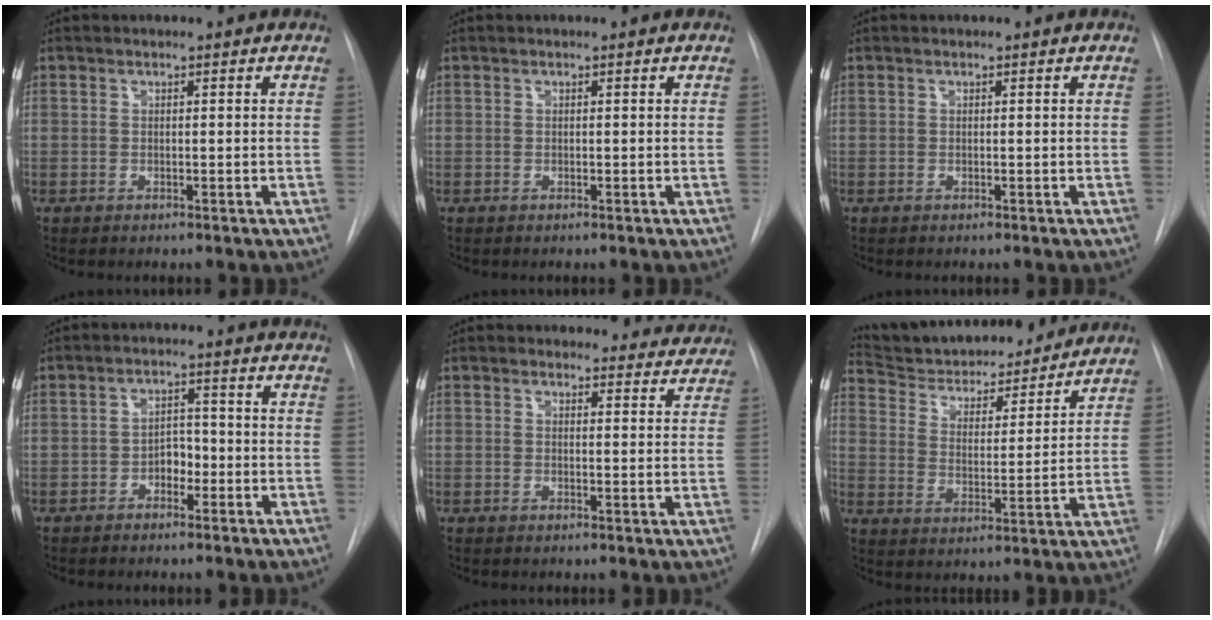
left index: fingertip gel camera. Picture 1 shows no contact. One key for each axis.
{"total": 0.0}
{"total": 0.0}
{"total": 3.4, "fx": -1.9, "fy": 2.0, "fz": 2.0, "tx": -0.026, "ty": 0.005, "tz": -0.033}
{"total": 7.7, "fx": 7.2, "fy": 2.8, "fz": -0.4, "tx": 0.049, "ty": -0.019, "tz": 0.048}
{"total": 18.7, "fx": 17.4, "fy": 4.3, "fz": 5.4, "tx": -0.083, "ty": -0.005, "tz": 0.261}